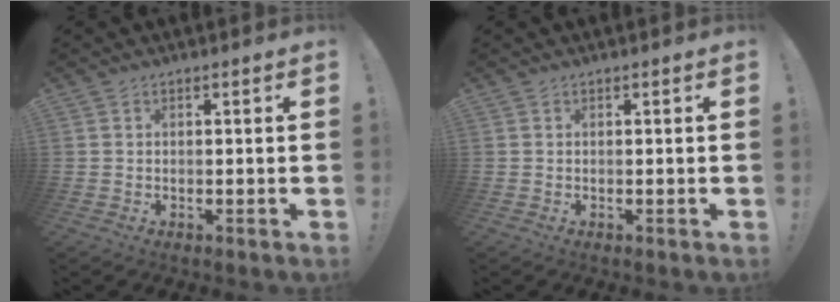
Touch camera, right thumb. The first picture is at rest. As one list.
[{"total": 0.0}]